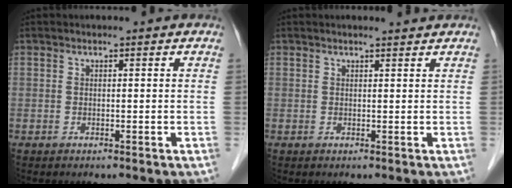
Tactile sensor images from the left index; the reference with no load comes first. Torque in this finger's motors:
{"motor_torque": [0.09, -0.12, 0.07, -0.01]}